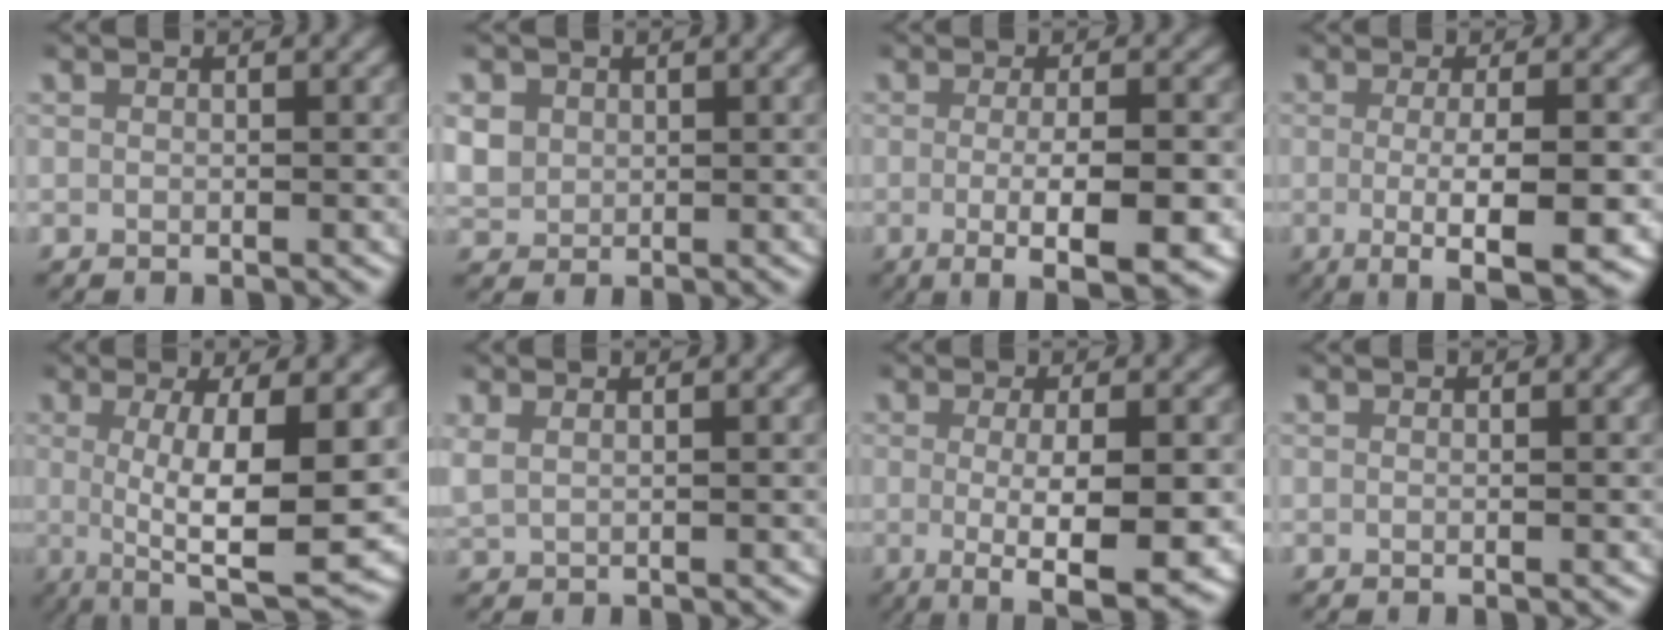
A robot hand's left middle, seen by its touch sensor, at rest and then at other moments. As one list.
[{"total": 3.4, "force": [0.7, 3.0, 1.4], "torque": [-0.049, -0.007, 0.024]}, {"total": 6.3, "force": [-3.0, 1.1, 5.5], "torque": [-0.087, -0.019, -0.035]}, {"total": 6.6, "force": [-2.9, 1.1, 5.9], "torque": [-0.097, -0.022, -0.032]}, {"total": 9.7, "force": [-0.8, 2.7, 9.3], "torque": [-0.148, -0.015, 0.000]}, {"total": 1.9, "force": [1.0, 1.2, 1.2], "torque": [-0.034, 0.002, 0.022]}, {"total": 7.8, "force": [-3.3, 2.2, 6.7], "torque": [-0.110, -0.031, -0.034]}, {"total": 0.0}]